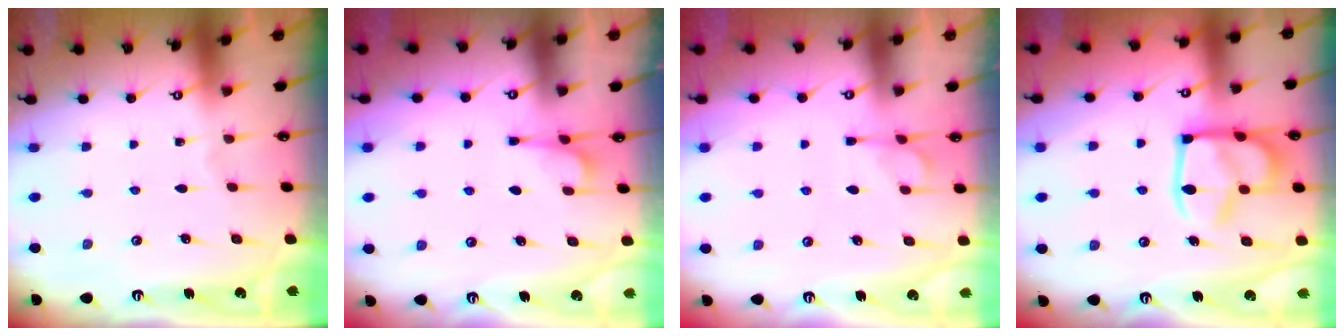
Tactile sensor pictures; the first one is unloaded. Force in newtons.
{"total": 2.4, "press": 2.3, "slide": 0.8}
{"total": 2.0, "press": 1.4, "slide": 1.3}
{"total": 16.8, "press": 16.7, "slide": 1.8}